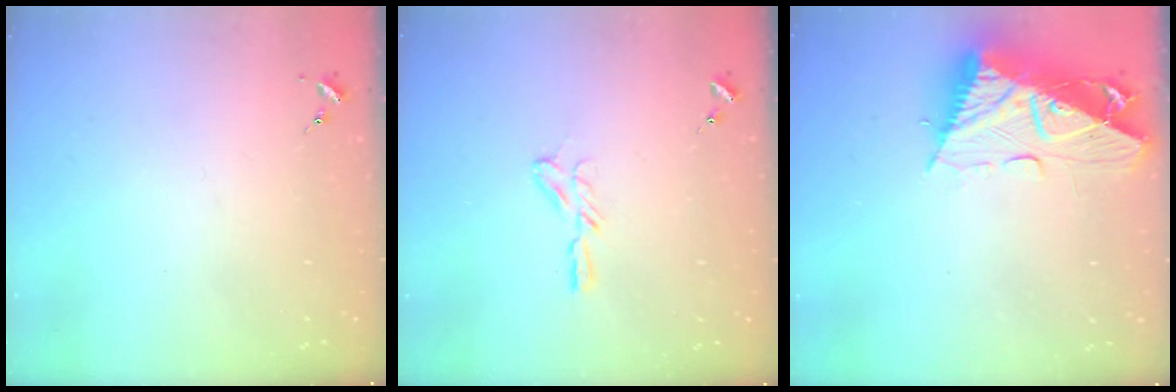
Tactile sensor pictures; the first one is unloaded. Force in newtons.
{"total": 5.6, "press": 5.5, "slide": 0.6}
{"total": 17.0, "press": 16.9, "slide": 1.5}